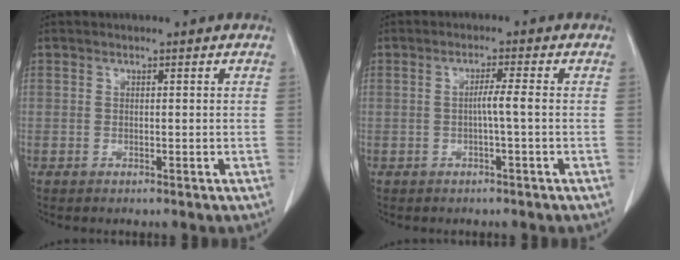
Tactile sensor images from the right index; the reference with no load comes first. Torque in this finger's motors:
{"motor_torque": [0.32, -0.27, 0.10, 0.05]}